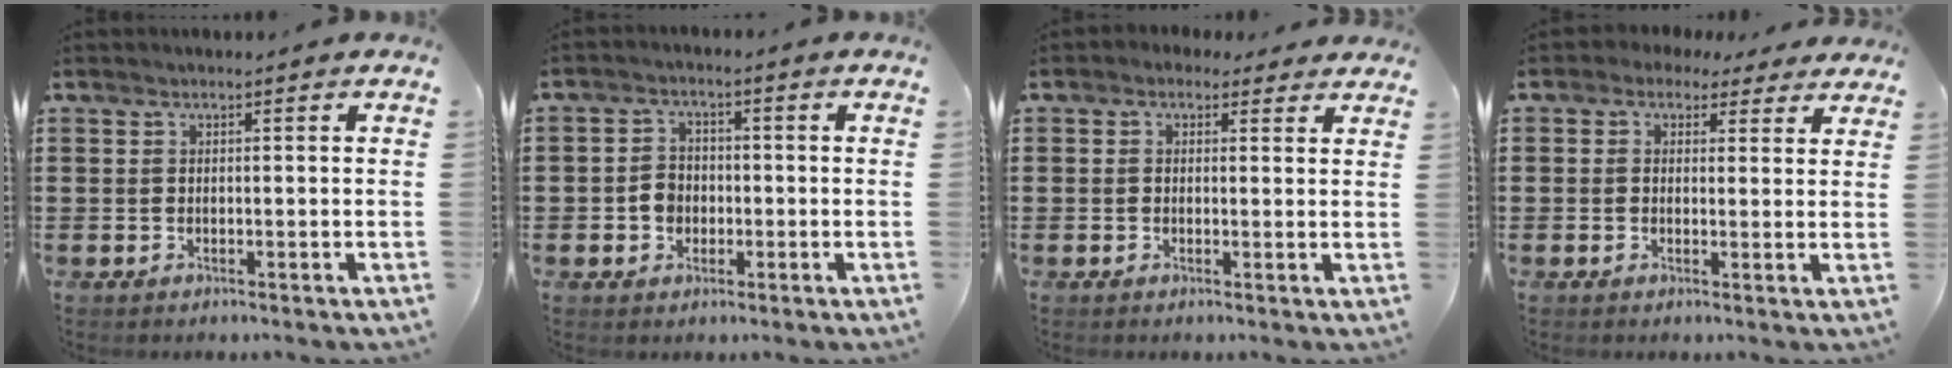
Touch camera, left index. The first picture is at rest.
{"total": 3.4, "force": [-0.8, 2.9, 1.7], "torque": [-0.039, 0.005, -0.017]}
{"total": 1.5, "force": [0.9, 1.1, 0.4], "torque": [-0.014, 0.008, 0.017]}
{"total": 2.3, "force": [1.5, 1.6, 0.7], "torque": [-0.023, 0.006, 0.026]}